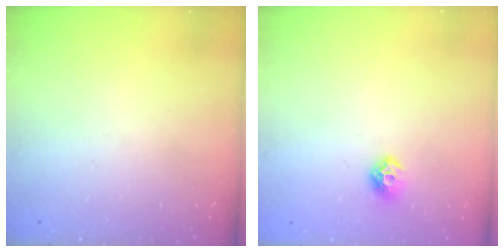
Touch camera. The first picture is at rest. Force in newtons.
{"total": 8.0, "press": 8.0, "slide": 1.0}